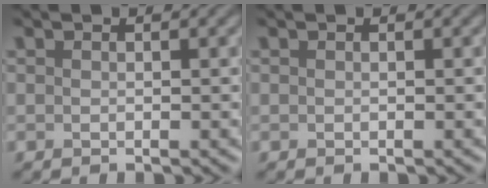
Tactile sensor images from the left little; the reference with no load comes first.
{"total": 0.0}